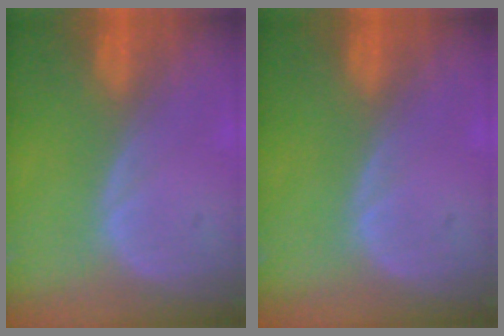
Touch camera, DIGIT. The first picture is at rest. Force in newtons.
{"total": 0.0}